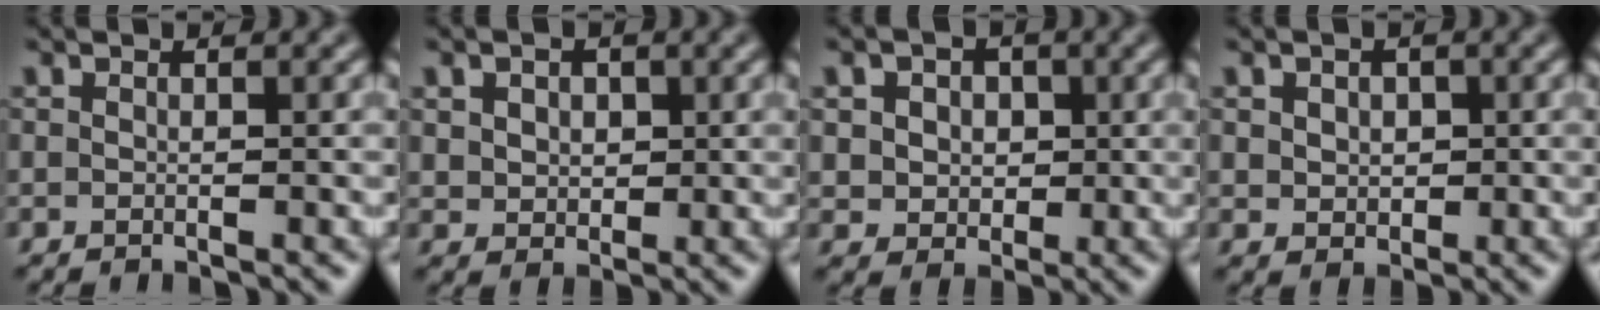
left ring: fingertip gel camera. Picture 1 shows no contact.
{"total": 3.3, "force": [1.3, 2.5, 1.7], "torque": [-0.044, 0.008, 0.021]}
{"total": 4.9, "force": [1.4, 4.1, 2.3], "torque": [-0.046, 0.015, 0.012]}
{"total": 2.3, "force": [0.5, 1.9, 1.2], "torque": [-0.020, 0.005, 0.004]}